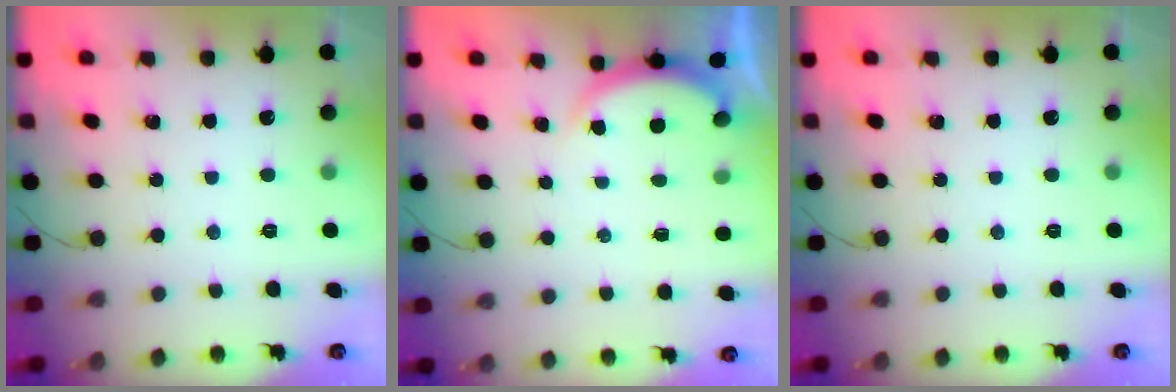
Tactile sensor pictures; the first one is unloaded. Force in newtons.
{"total": 1.7, "press": 1.6, "slide": 0.5}
{"total": 0.0}